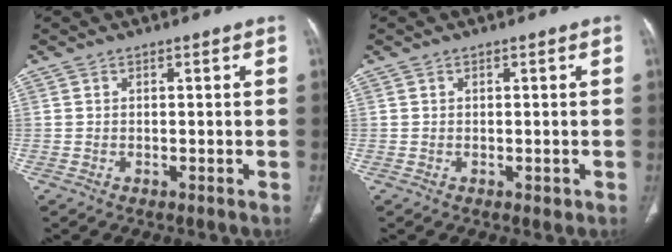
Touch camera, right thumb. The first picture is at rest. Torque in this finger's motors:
{"motor_torque": [0.26, 0.43, -0.19, 0.04, 0.03]}